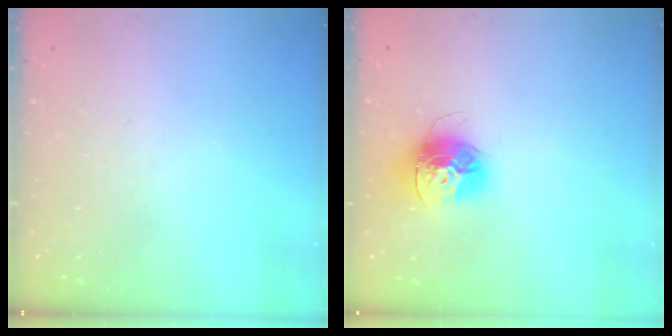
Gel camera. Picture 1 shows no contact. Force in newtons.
{"total": 15.2, "press": 15.2, "slide": 1.4}